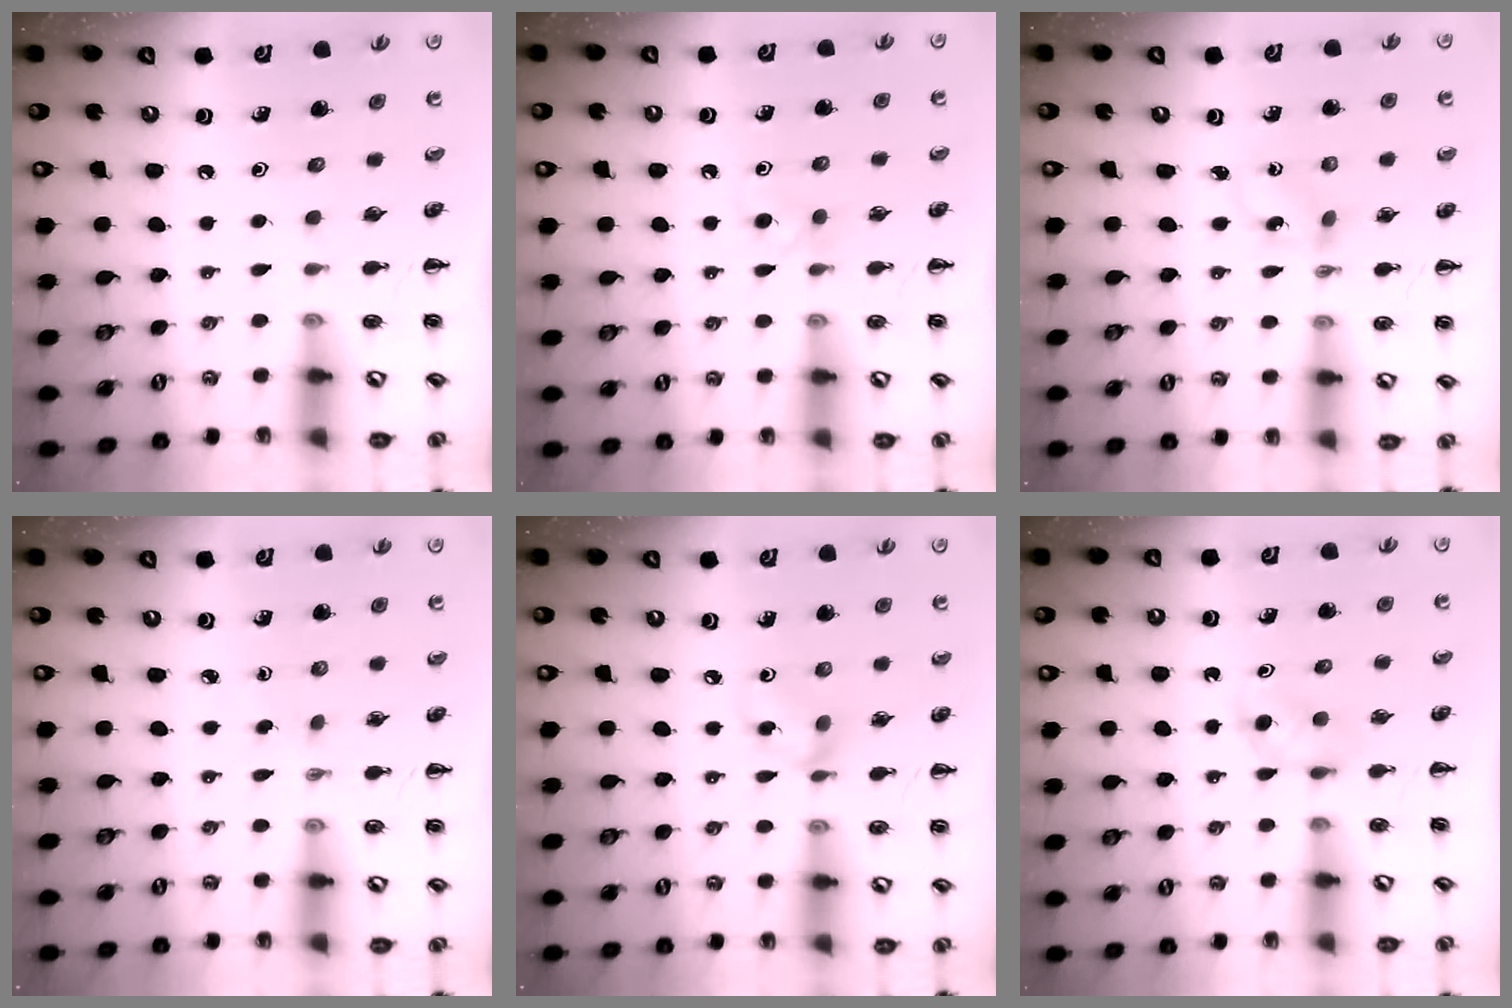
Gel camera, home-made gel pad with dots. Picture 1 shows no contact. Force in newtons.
{"total": 3.9, "press": 3.6, "slide": 1.7}
{"total": 1.4, "press": 1.2, "slide": 0.6}
{"total": 1.7, "press": 1.5, "slide": 0.8}
{"total": 5.7, "press": 5.7, "slide": 0.5}
{"total": 2.9, "press": 2.6, "slide": 1.2}